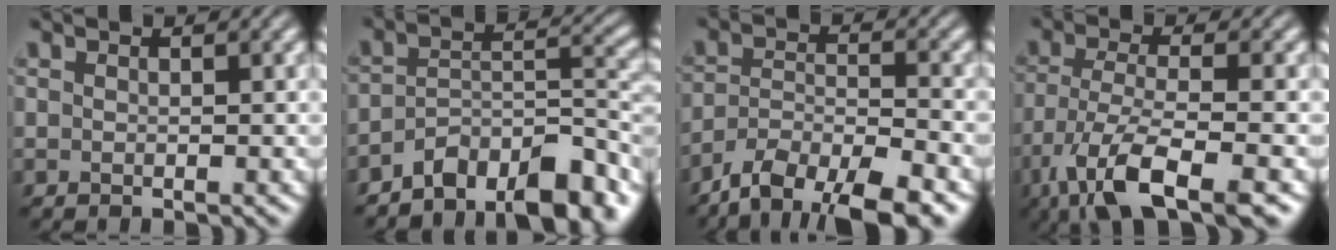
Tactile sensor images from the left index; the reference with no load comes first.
{"total": 9.3, "force": [-6.8, 4.0, 5.0], "torque": [-0.065, -0.003, -0.119]}
{"total": 9.1, "force": [-7.1, 3.0, 5.0], "torque": [-0.076, -0.010, -0.121]}
{"total": 9.0, "force": [-5.1, 2.7, 6.9], "torque": [-0.140, -0.012, -0.098]}